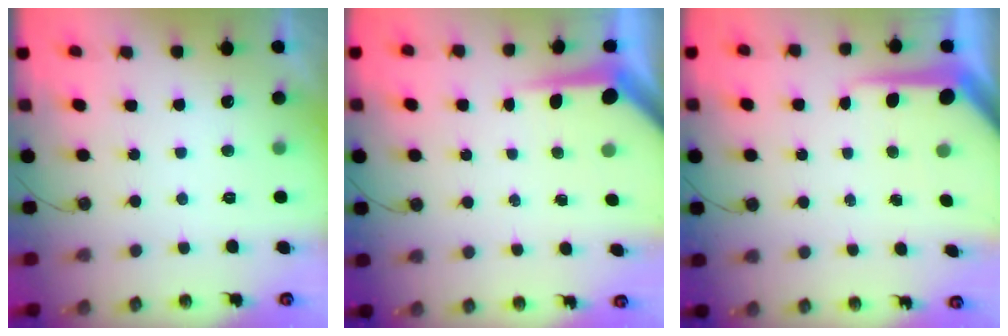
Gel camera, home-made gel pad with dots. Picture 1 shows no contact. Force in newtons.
{"total": 4.9, "press": 4.9, "slide": 0.4}
{"total": 8.1, "press": 8.1, "slide": 0.7}